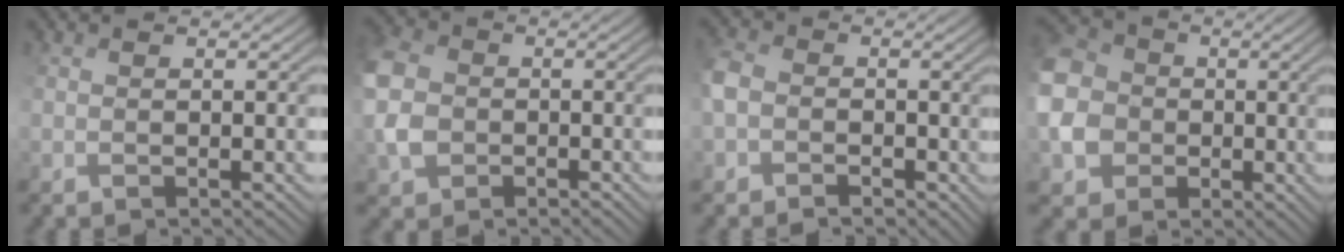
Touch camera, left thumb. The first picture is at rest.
{"total": 5.3, "force": [-0.5, 4.6, 2.6], "torque": [-0.083, 0.005, -0.023]}
{"total": 2.6, "force": [-0.9, 2.2, 0.9], "torque": [-0.034, 0.008, -0.029]}
{"total": 9.6, "force": [-0.5, 8.8, 4.0], "torque": [-0.145, -0.012, -0.018]}